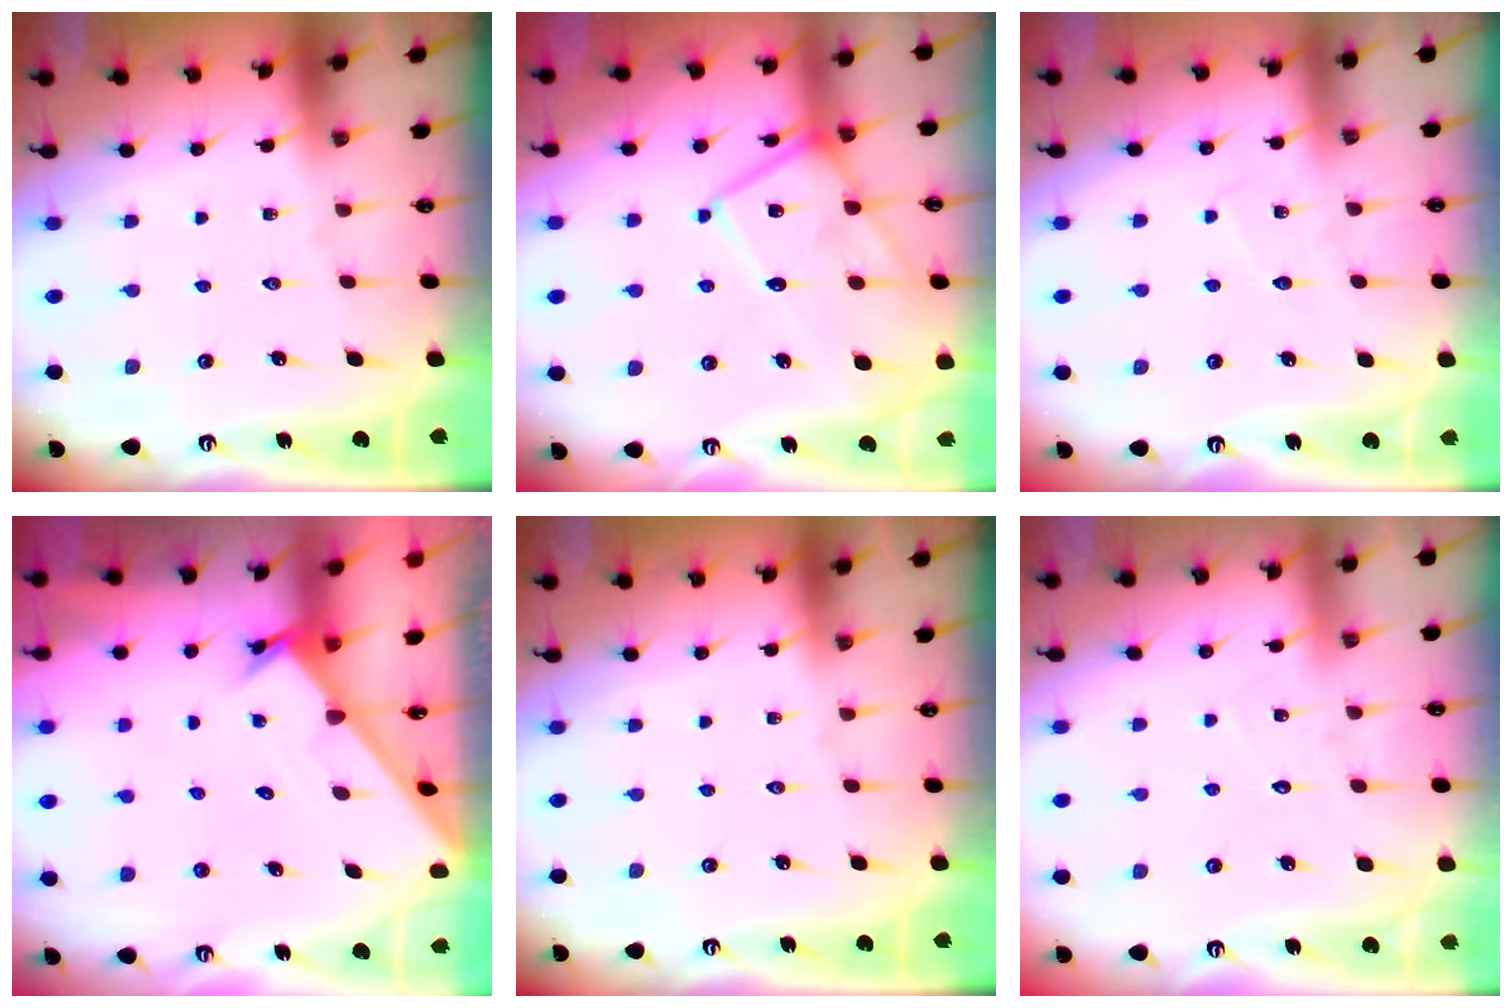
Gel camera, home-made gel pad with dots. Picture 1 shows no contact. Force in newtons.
{"total": 13.7, "press": 13.7, "slide": 1.2}
{"total": 4.6, "press": 4.5, "slide": 0.4}
{"total": 1.7, "press": 1.7, "slide": 0.1}
{"total": 0.0}
{"total": 4.5, "press": 4.5, "slide": 0.3}